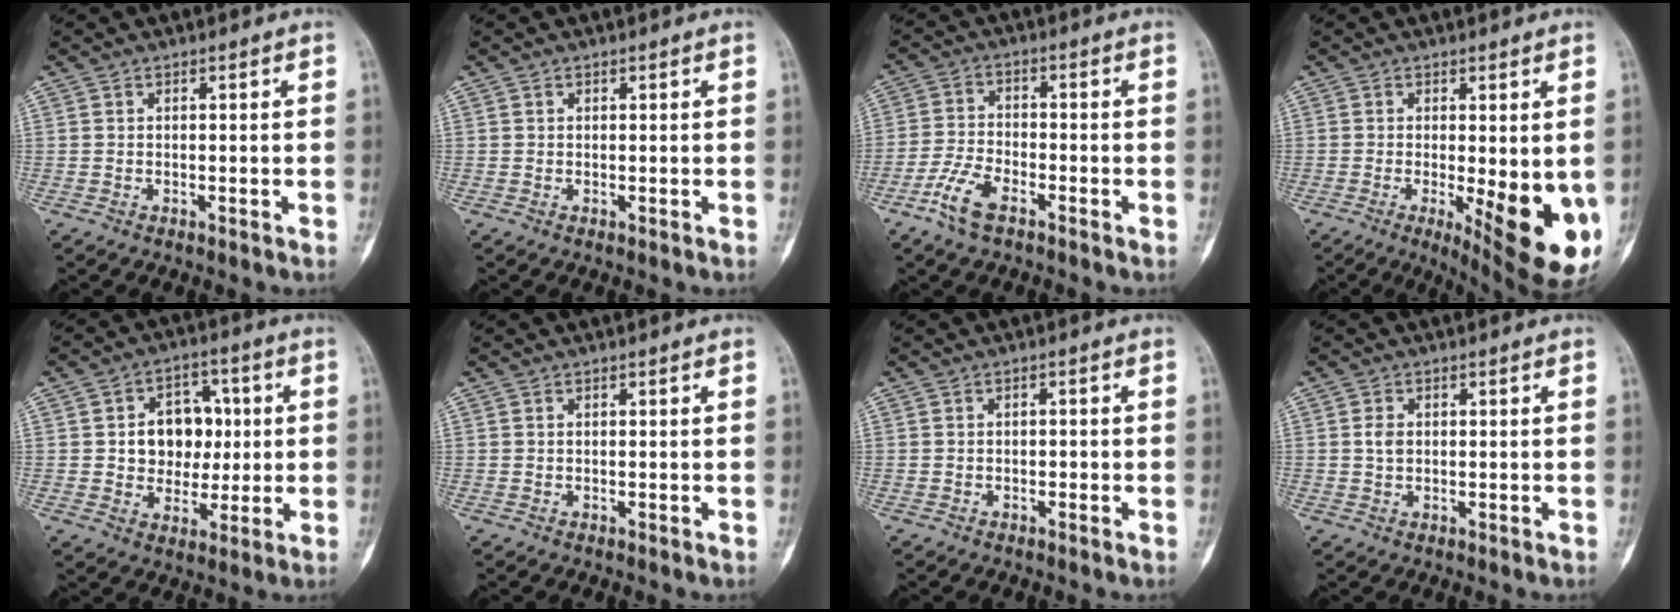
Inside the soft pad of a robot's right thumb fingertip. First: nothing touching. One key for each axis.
{"total": 0.0}
{"total": 6.7, "fx": -4.2, "fy": 2.8, "fz": 4.4, "tx": -0.094, "ty": 0.014, "tz": -0.086}
{"total": 13.9, "fx": -3.1, "fy": 4.5, "fz": 12.8, "tx": -0.140, "ty": -0.022, "tz": -0.027}
{"total": 10.9, "fx": 1.2, "fy": 8.6, "fz": 6.6, "tx": -0.040, "ty": 0.010, "tz": 0.021}
{"total": 0.0}
{"total": 0.5, "fx": -0.3, "fy": 0.4, "fz": 0.2, "tx": 0.002, "ty": 0.002, "tz": -0.009}
{"total": 2.0, "fx": 0.3, "fy": 1.5, "fz": 1.3, "tx": -0.023, "ty": 0.001, "tz": 0.005}